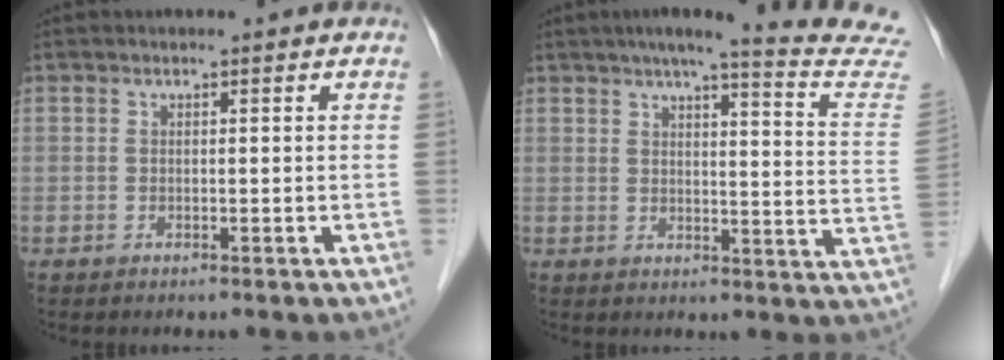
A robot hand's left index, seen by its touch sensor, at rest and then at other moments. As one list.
[{"total": 18.4, "force": [16.3, -0.4, 8.5], "torque": [-0.108, -0.054, 0.180]}]